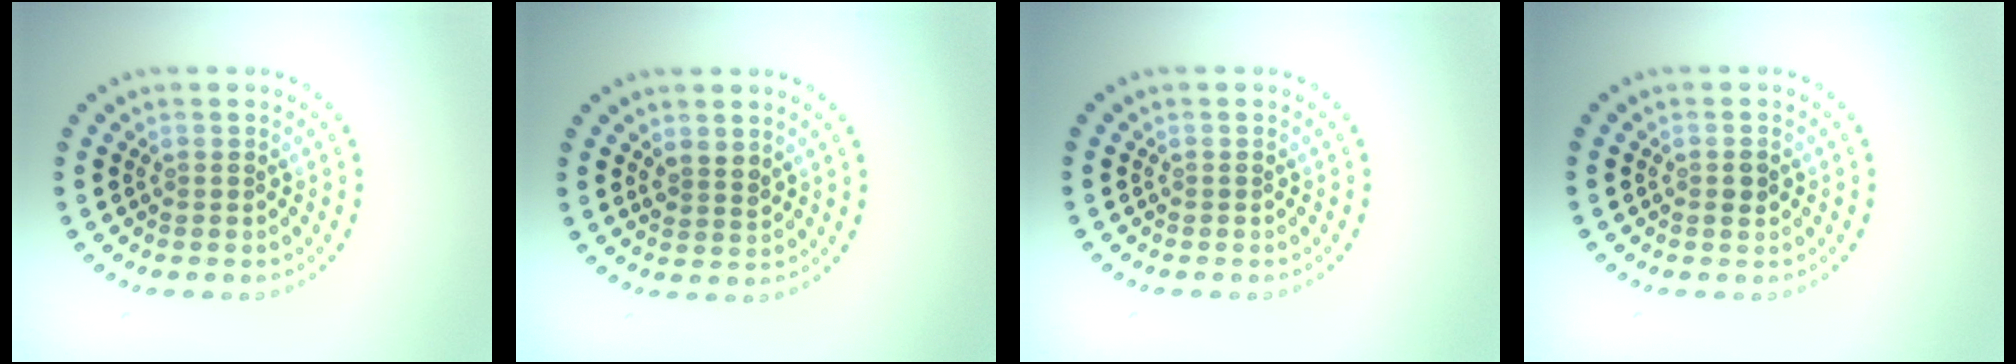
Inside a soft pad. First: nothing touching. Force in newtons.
{"total": 1.5, "press": 1.3, "slide": 0.7}
{"total": 0.0}
{"total": 1.1, "press": 1.0, "slide": 0.2}